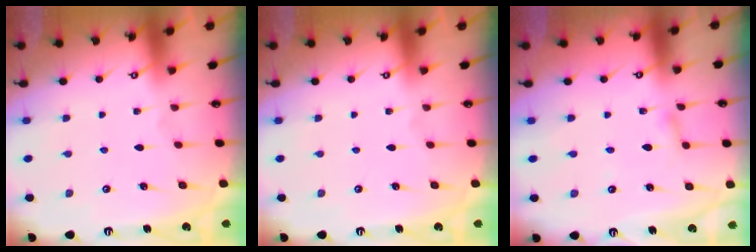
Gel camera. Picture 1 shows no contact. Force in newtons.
{"total": 0.0}
{"total": 1.7, "press": 1.7, "slide": 0.2}